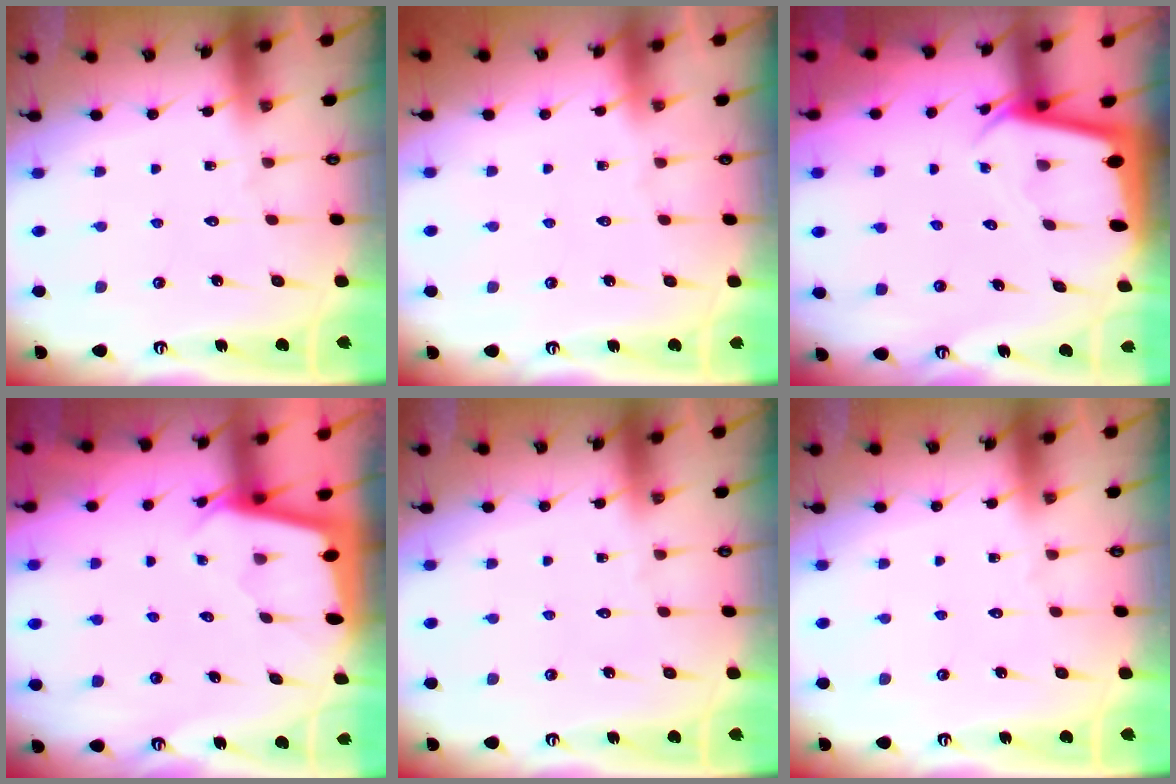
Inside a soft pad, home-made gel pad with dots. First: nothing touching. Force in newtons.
{"total": 0.0}
{"total": 2.3, "press": 2.3, "slide": 0.0}
{"total": 1.9, "press": 1.9, "slide": 0.1}
{"total": 0.0}
{"total": 0.0}